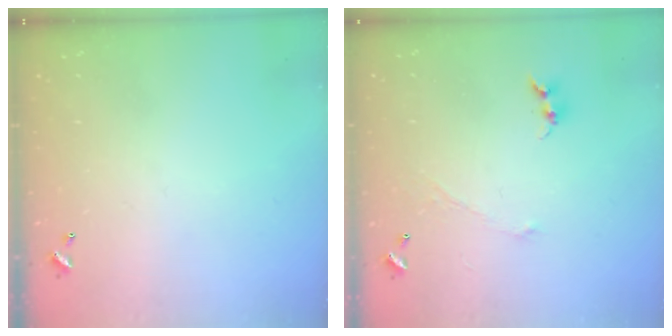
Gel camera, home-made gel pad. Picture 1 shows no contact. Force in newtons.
{"total": 0.0}